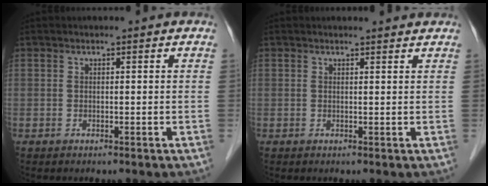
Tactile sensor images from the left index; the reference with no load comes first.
{"total": 1.8, "force": [1.8, 0.0, 0.1], "torque": [-0.009, -0.005, 0.017]}